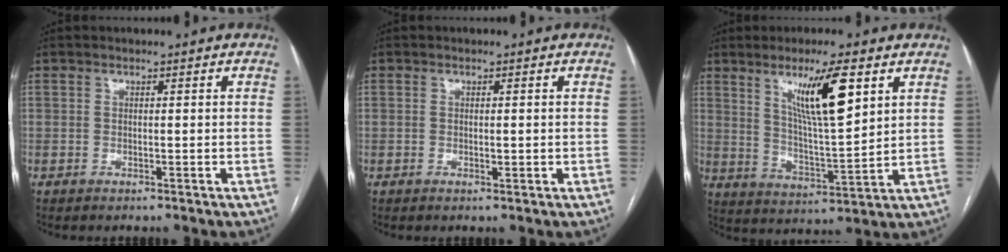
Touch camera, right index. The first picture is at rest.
{"total": 1.0, "force": [-0.1, 0.3, 0.9], "torque": [-0.015, -0.002, 0.001]}
{"total": 11.4, "force": [5.5, 1.0, 9.9], "torque": [-0.176, -0.007, 0.101]}